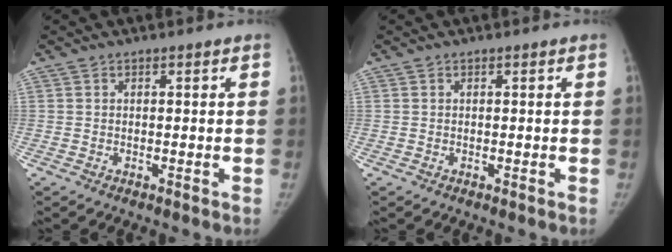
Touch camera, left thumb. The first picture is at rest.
{"total": 0.0}